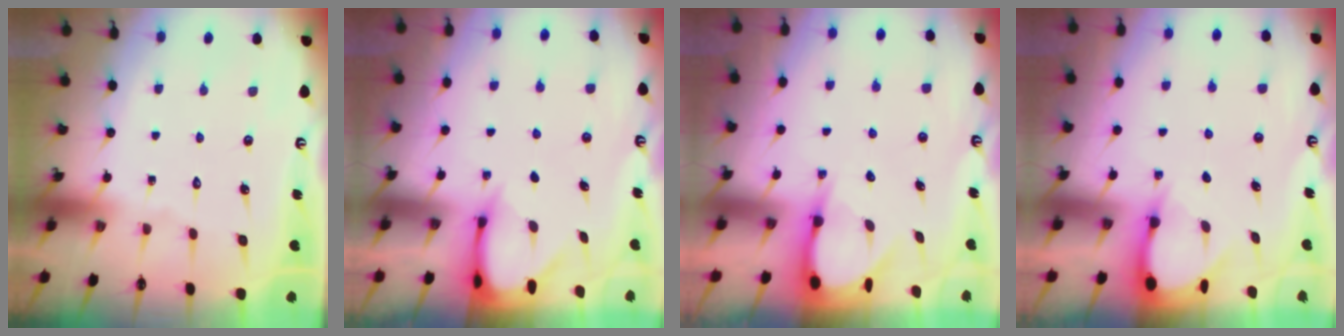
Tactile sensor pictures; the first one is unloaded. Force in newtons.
{"total": 3.5, "press": 3.5, "slide": 0.3}
{"total": 5.0, "press": 5.0, "slide": 0.6}
{"total": 3.5, "press": 3.5, "slide": 0.3}